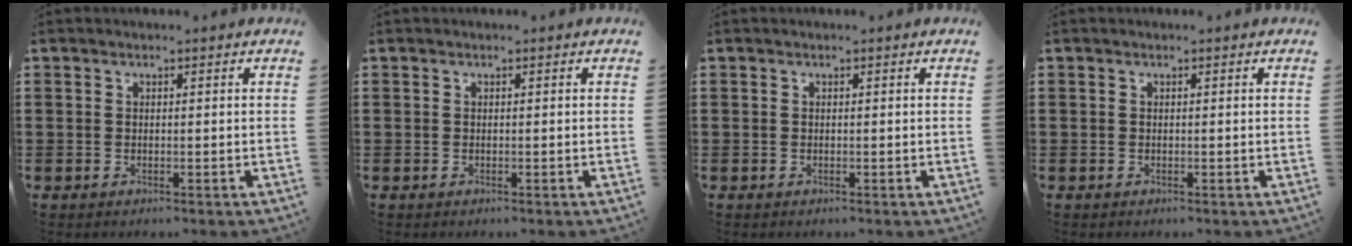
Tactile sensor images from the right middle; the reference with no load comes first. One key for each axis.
{"total": 0.0}
{"total": 0.0}
{"total": 0.0}